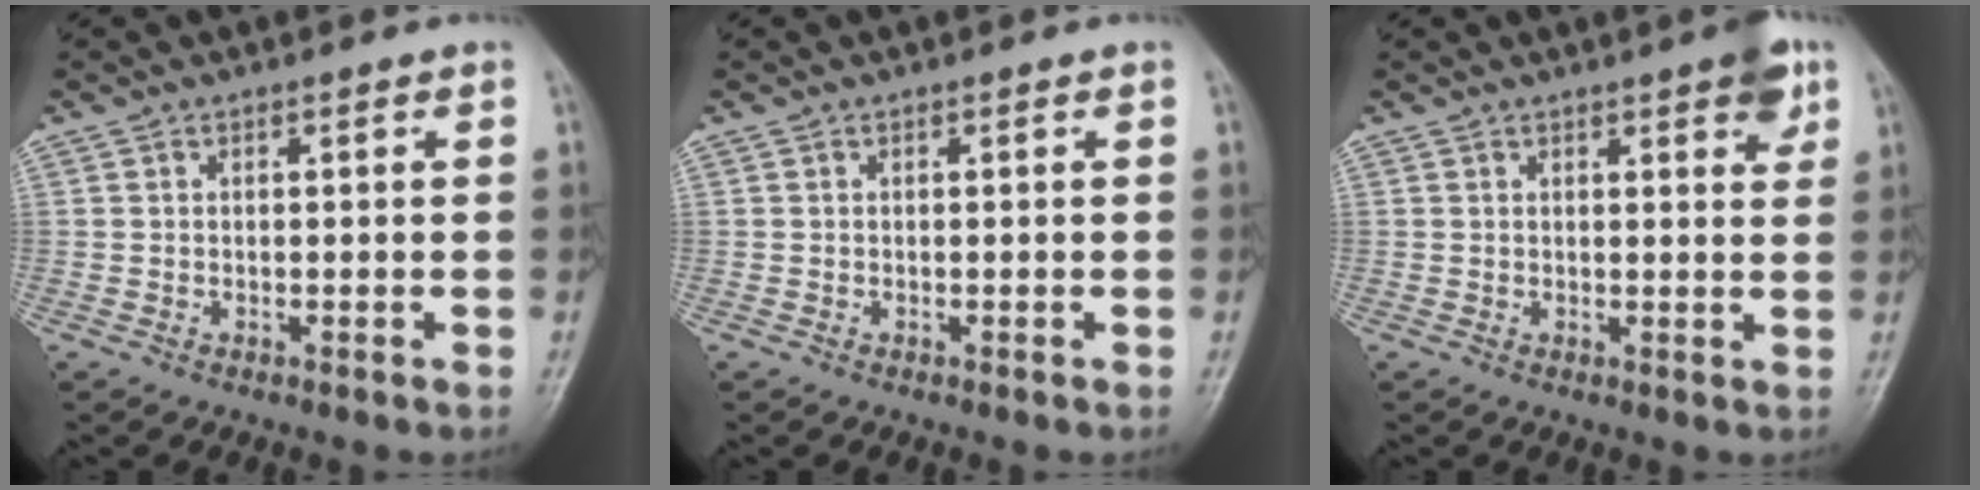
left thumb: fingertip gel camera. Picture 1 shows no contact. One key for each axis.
{"total": 0.0}
{"total": 5.2, "fx": 3.0, "fy": 1.6, "fz": 4.0, "tx": -0.038, "ty": -0.011, "tz": 0.032}